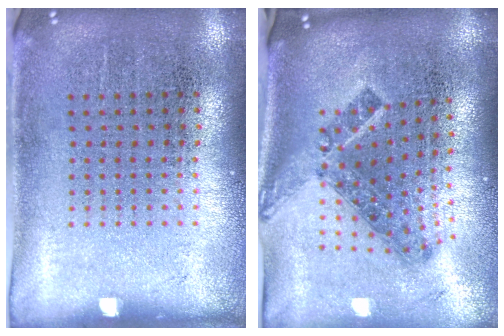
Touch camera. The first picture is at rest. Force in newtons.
{"total": 1.5, "press": 1.1, "slide": 1.0}